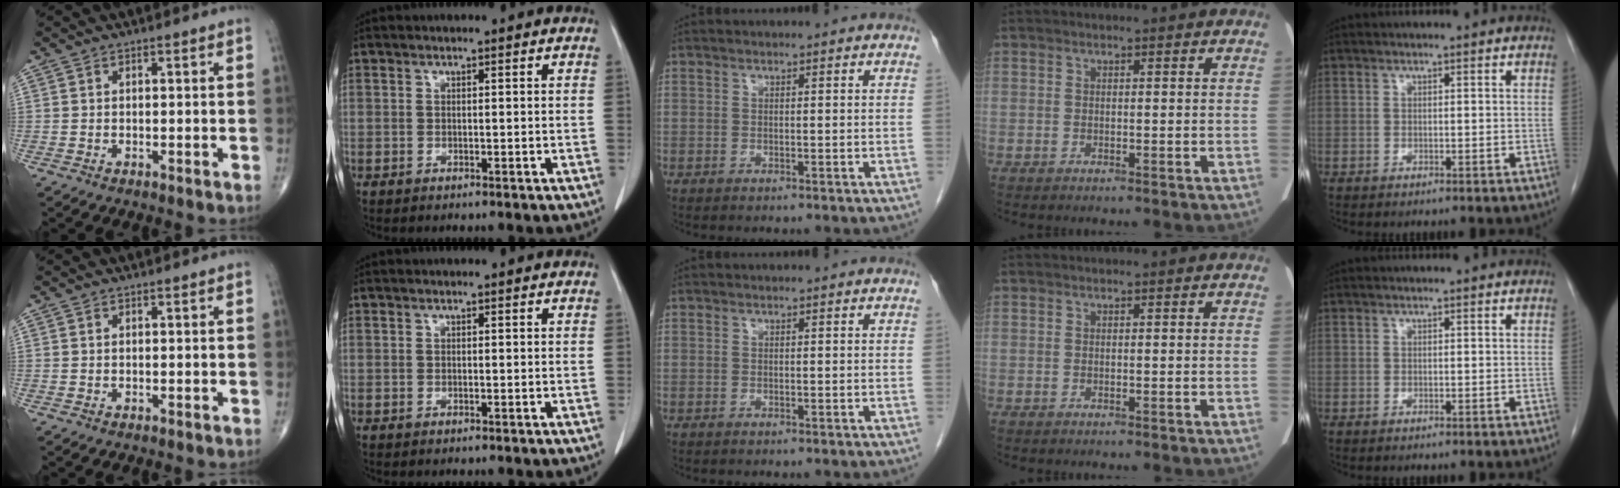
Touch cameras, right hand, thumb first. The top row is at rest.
{}